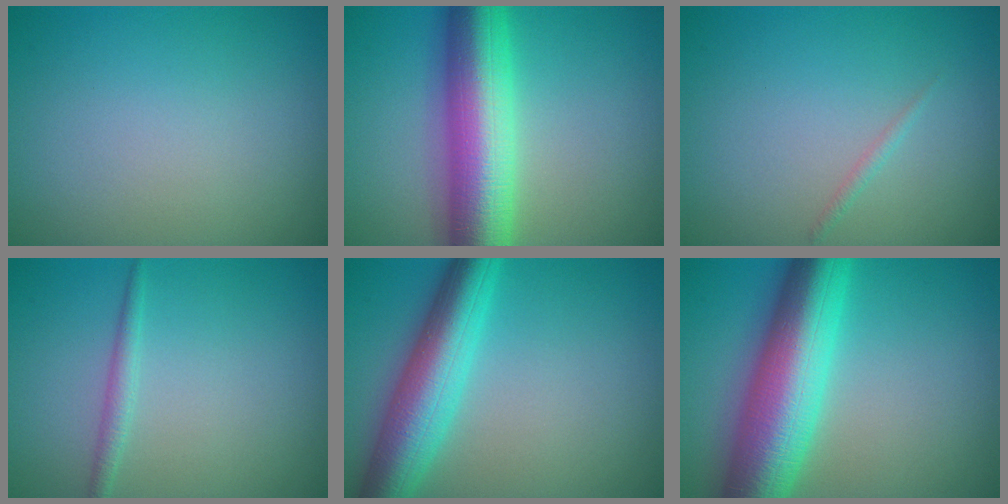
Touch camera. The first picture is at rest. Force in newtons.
{"total": 10.7, "press": 10.7, "slide": 0.1}
{"total": 0.6, "press": 0.6, "slide": 0.0}
{"total": 1.3, "press": 1.3, "slide": 0.1}
{"total": 7.1, "press": 7.0, "slide": 0.2}
{"total": 10.6, "press": 10.6, "slide": 0.1}